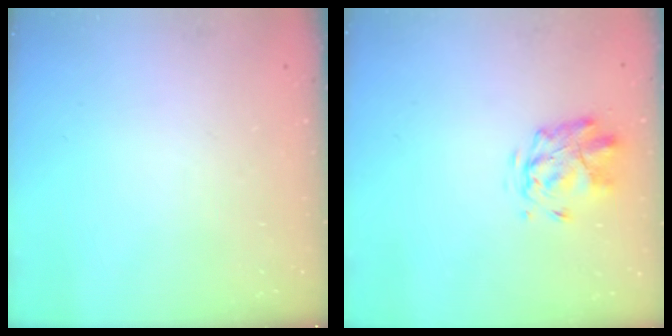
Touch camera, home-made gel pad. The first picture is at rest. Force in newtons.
{"total": 2.9, "press": 2.5, "slide": 1.4}